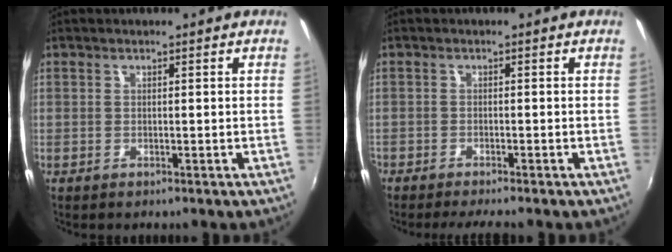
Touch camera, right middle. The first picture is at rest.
{"total": 3.9, "force": [-3.5, 0.1, 1.8], "torque": [-0.045, -0.010, -0.057]}